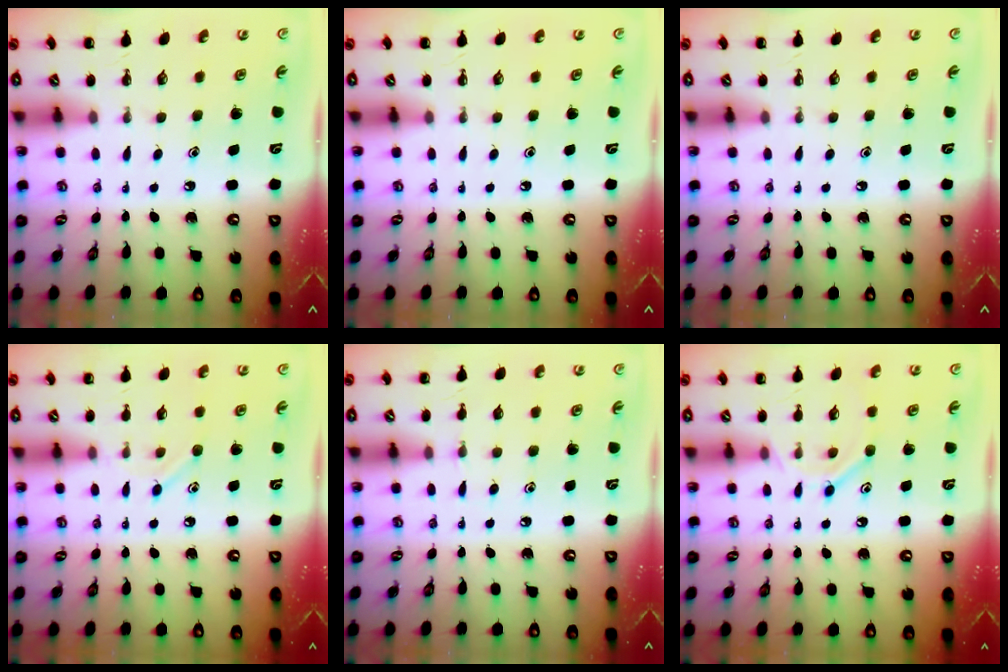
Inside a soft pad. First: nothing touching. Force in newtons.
{"total": 0.0}
{"total": 0.0}
{"total": 7.8, "press": 7.4, "slide": 2.4}
{"total": 3.5, "press": 3.3, "slide": 1.1}
{"total": 9.0, "press": 9.0, "slide": 0.9}